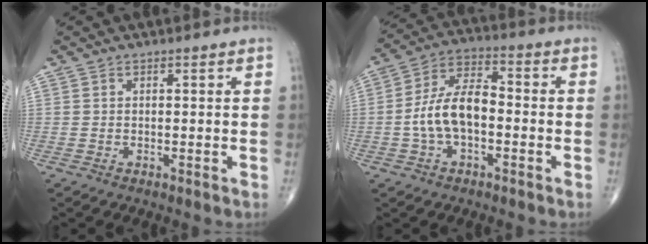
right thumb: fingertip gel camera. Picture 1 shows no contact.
{"total": 10.5, "force": [-1.8, 5.6, 8.7], "torque": [-0.163, 0.040, -0.042]}